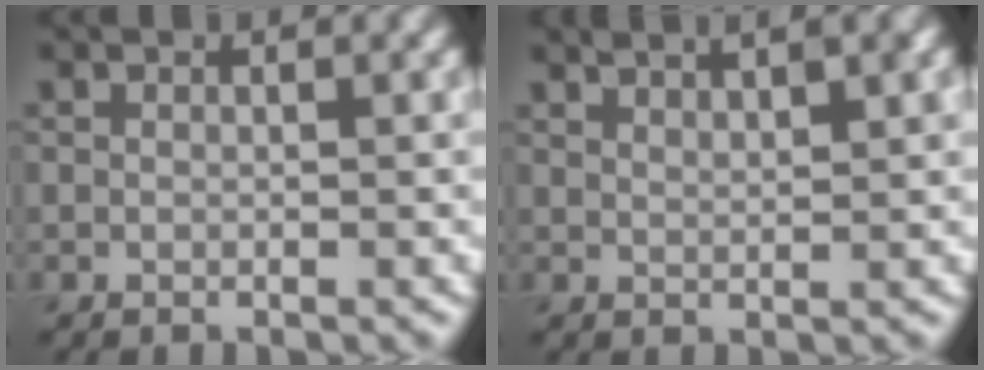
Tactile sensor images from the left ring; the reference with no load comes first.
{"total": 3.4, "force": [2.3, 1.0, 2.3], "torque": [-0.012, 0.010, 0.020]}